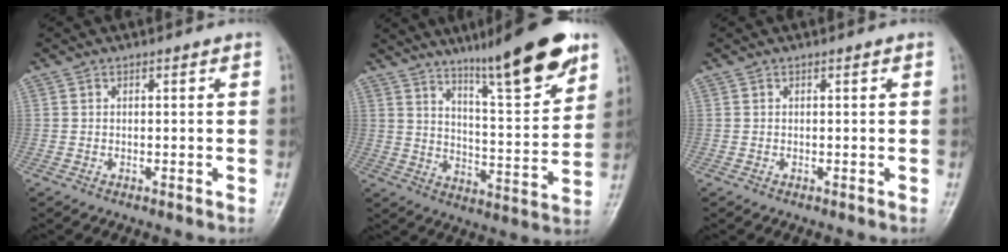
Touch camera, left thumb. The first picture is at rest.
{"total": 17.1, "force": [11.4, 3.0, 12.5], "torque": [-0.163, -0.063, 0.181]}
{"total": 0.0}